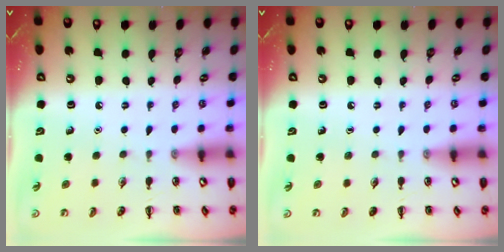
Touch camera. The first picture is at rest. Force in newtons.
{"total": 0.0}